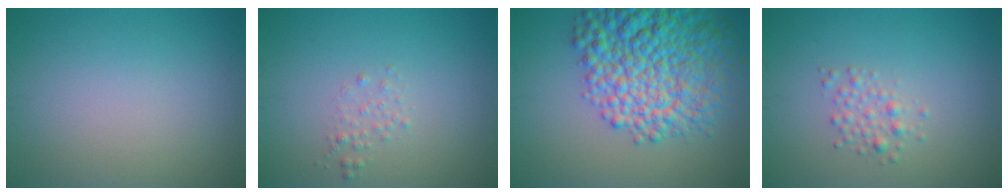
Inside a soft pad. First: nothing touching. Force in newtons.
{"total": 1.0, "press": 1.0, "slide": 0.0}
{"total": 11.5, "press": 11.5, "slide": 0.5}
{"total": 1.7, "press": 1.7, "slide": 0.0}